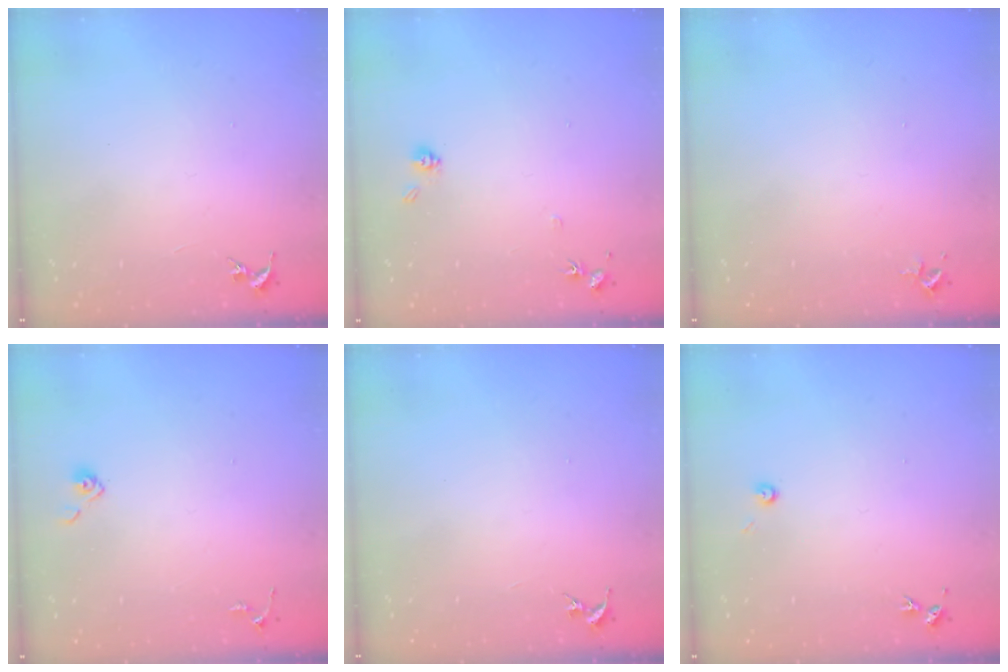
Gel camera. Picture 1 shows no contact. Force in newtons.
{"total": 5.8, "press": 5.7, "slide": 1.1}
{"total": 2.4, "press": 2.4, "slide": 0.3}
{"total": 3.3, "press": 3.3, "slide": 0.4}
{"total": 0.0}
{"total": 3.2, "press": 3.2, "slide": 0.3}